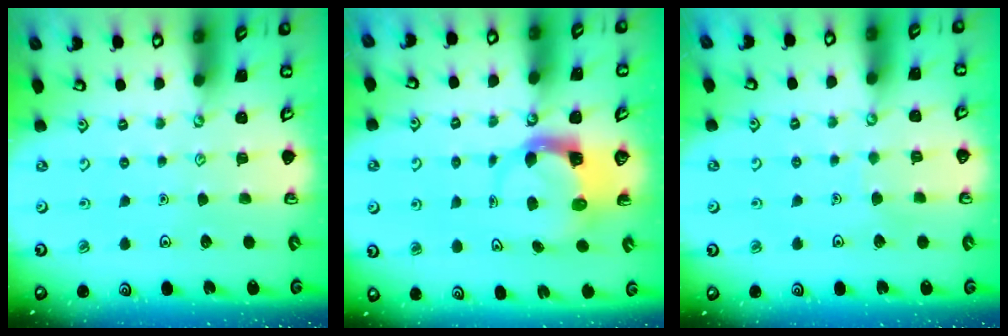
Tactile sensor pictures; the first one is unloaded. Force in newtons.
{"total": 3.7, "press": 3.7, "slide": 0.5}
{"total": 2.4, "press": 2.4, "slide": 0.1}